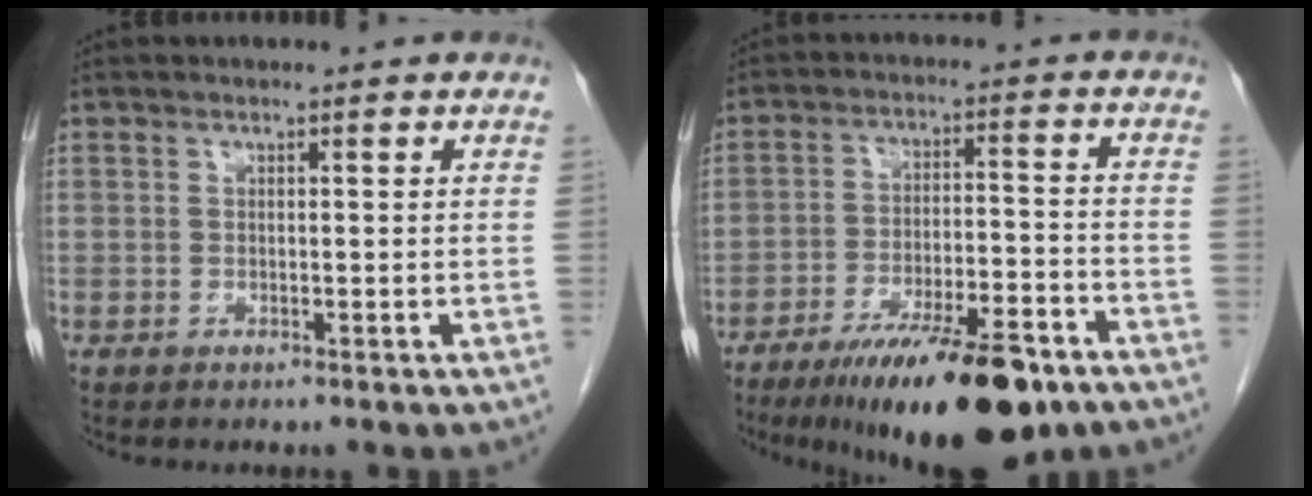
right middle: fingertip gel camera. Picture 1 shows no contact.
{"total": 17.4, "force": [-11.9, 3.9, 12.1], "torque": [-0.162, -0.010, -0.192]}